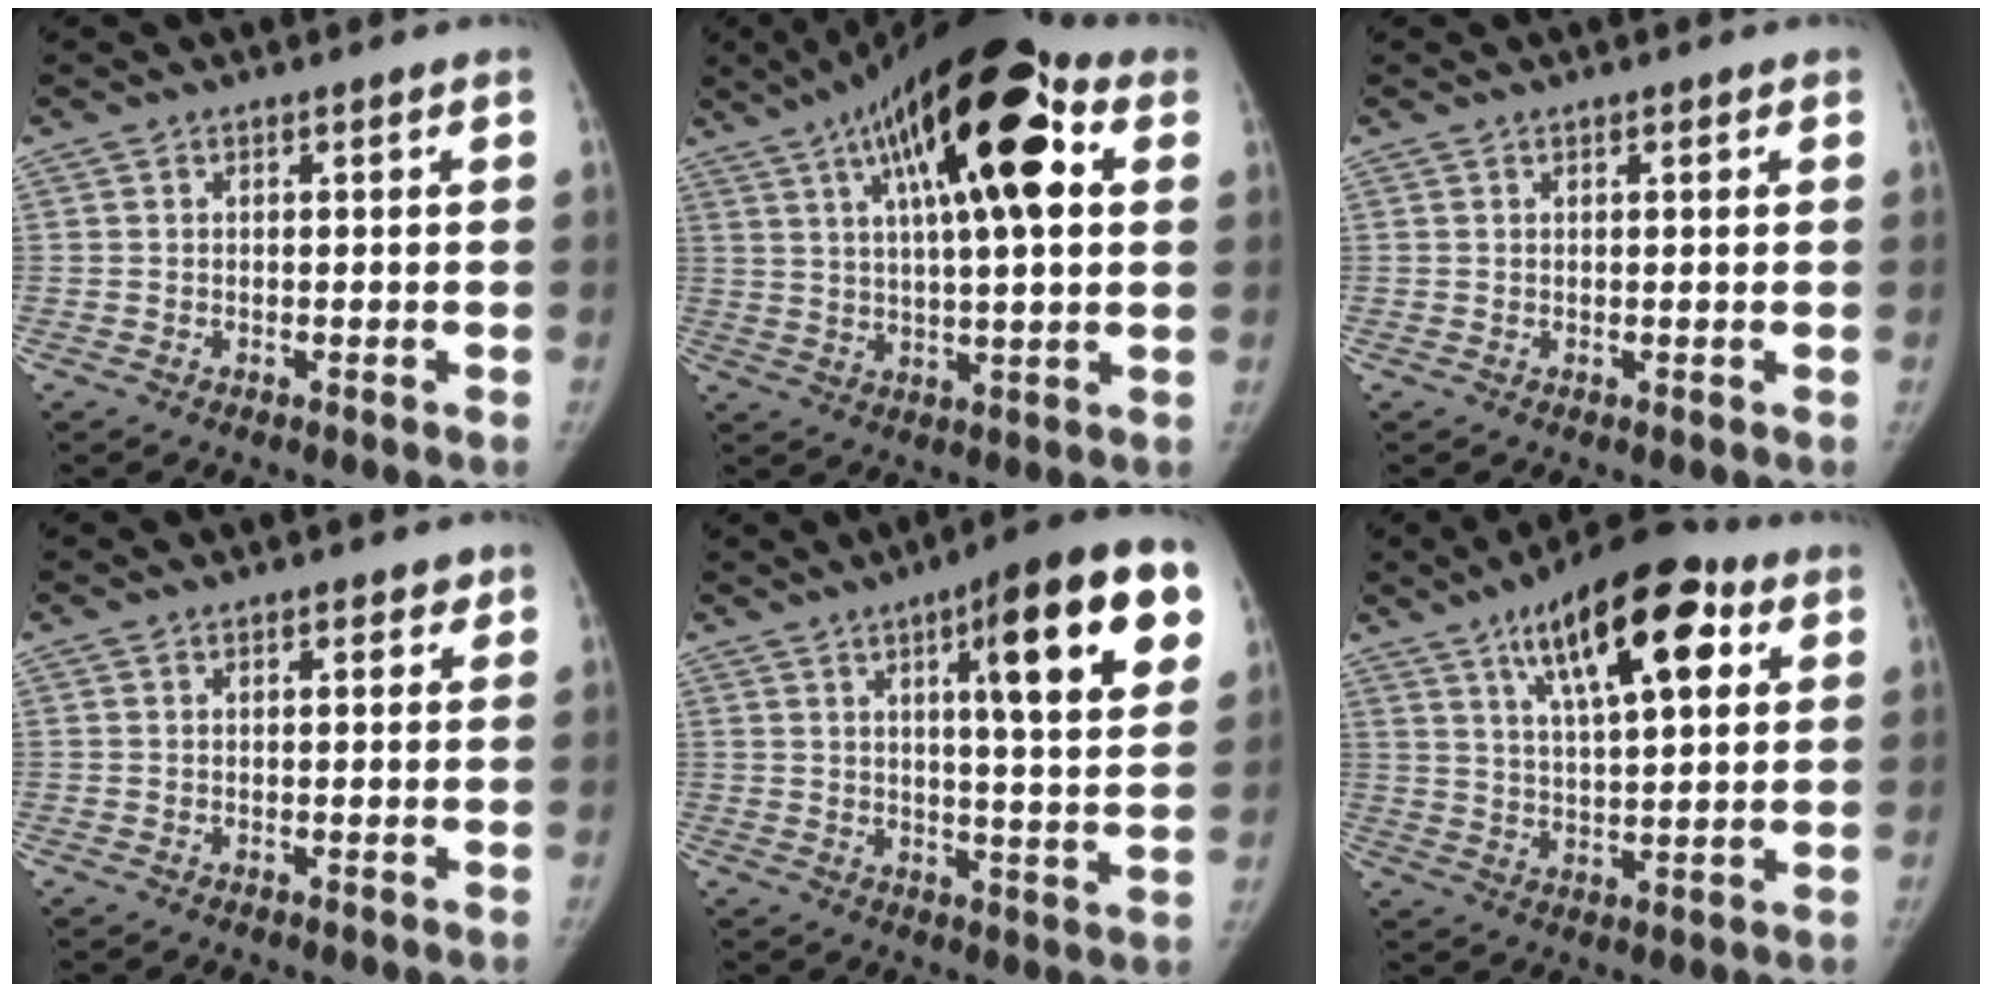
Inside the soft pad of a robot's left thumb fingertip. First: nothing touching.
{"total": 22.3, "force": [8.1, 7.2, 19.5], "torque": [-0.299, 0.014, 0.118]}
{"total": 0.7, "force": [0.4, 0.3, 0.5], "torque": [-0.002, 0.001, 0.006]}
{"total": 1.9, "force": [1.2, 1.0, 1.1], "torque": [0.000, -0.002, 0.013]}
{"total": 18.9, "force": [7.9, 3.7, 16.8], "torque": [-0.205, -0.019, 0.104]}
{"total": 18.1, "force": [8.4, 6.8, 14.6], "torque": [-0.191, -0.015, 0.132]}